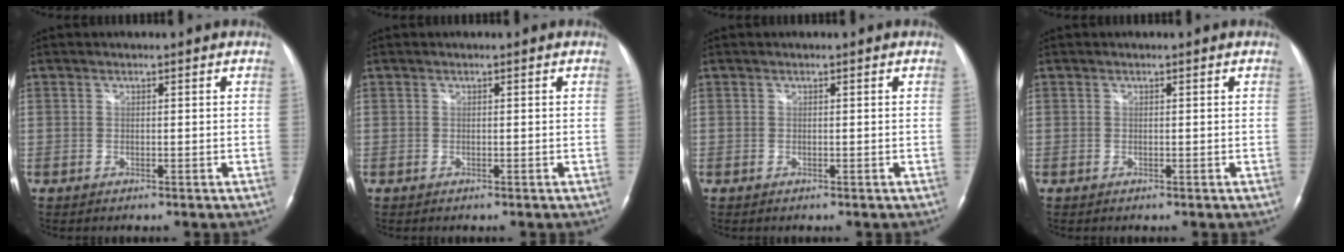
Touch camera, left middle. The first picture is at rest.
{"total": 0.0}
{"total": 0.0}
{"total": 0.0}